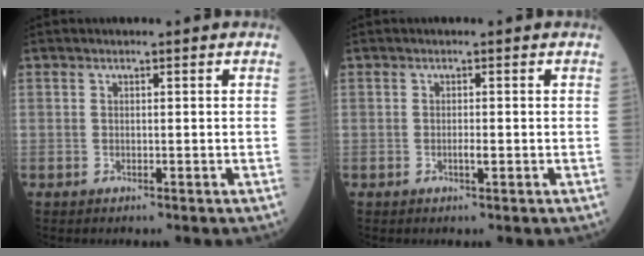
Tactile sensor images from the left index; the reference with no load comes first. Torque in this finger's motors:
{"motor_torque": [0.35, 0.10, 0.00, 0.02]}